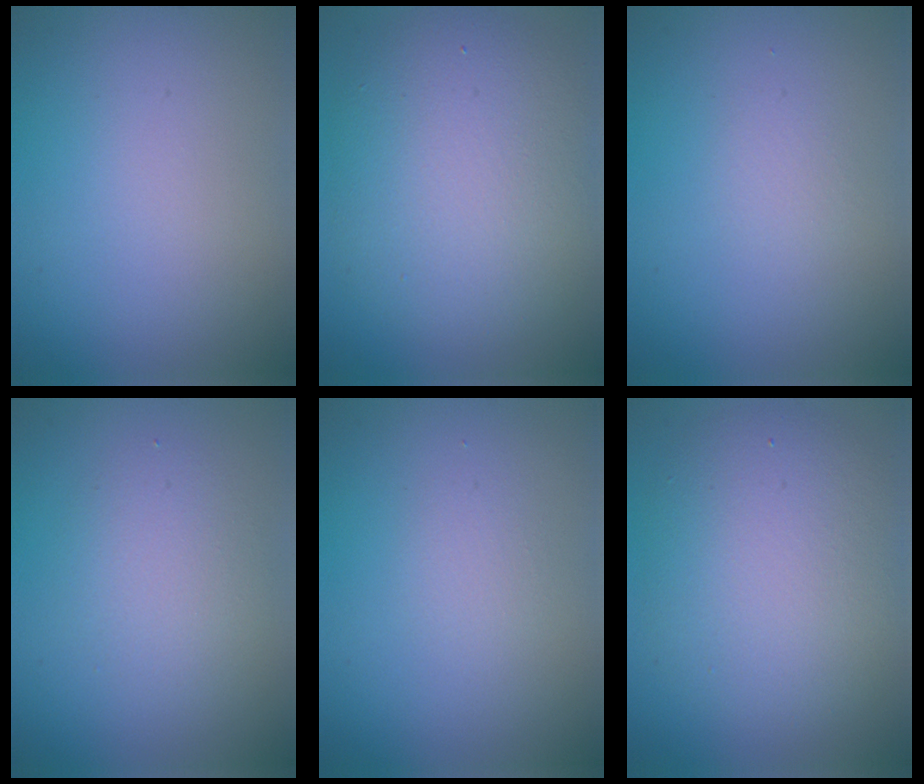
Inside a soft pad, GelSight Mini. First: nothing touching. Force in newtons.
{"total": 8.6, "press": 8.6, "slide": 0.4}
{"total": 0.7, "press": 0.7, "slide": 0.0}
{"total": 2.5, "press": 2.5, "slide": 0.1}
{"total": 0.9, "press": 0.9, "slide": 0.0}
{"total": 6.8, "press": 6.7, "slide": 0.5}